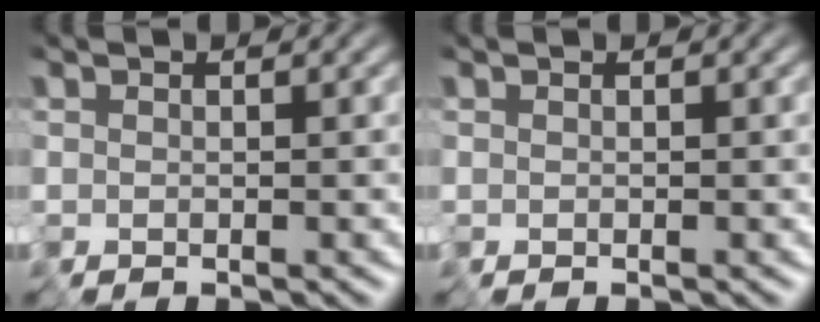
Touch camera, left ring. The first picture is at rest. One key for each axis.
{"total": 0.0}